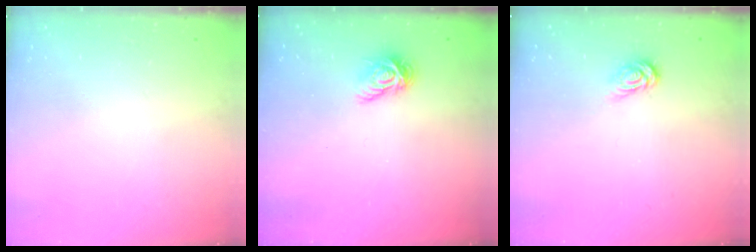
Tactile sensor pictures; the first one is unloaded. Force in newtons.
{"total": 7.5, "press": 7.5, "slide": 0.3}
{"total": 3.2, "press": 3.2, "slide": 0.1}